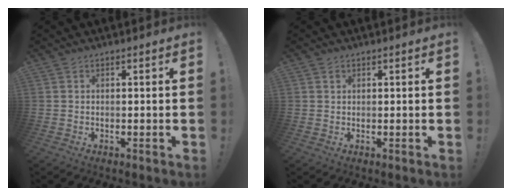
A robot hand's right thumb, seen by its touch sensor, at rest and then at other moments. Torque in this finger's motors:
{"motor_torque": [0.15, 0.49, -0.21, 0.37, -0.05]}